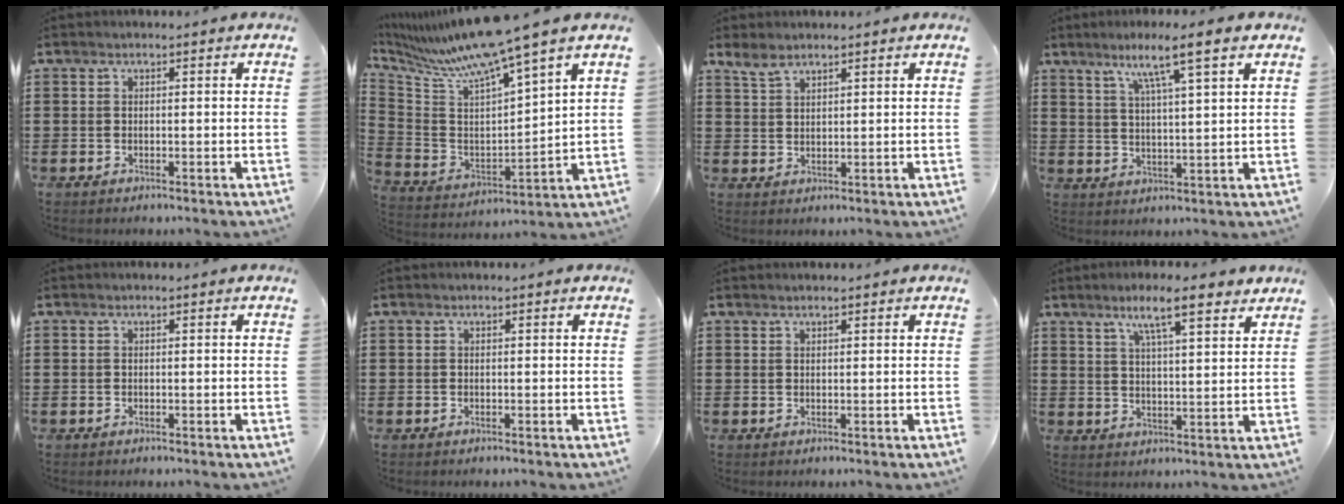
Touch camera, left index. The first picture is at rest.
{"total": 8.9, "force": [7.4, -1.1, 4.9], "torque": [-0.127, -0.059, 0.114]}
{"total": 3.3, "force": [2.4, 1.4, 1.6], "torque": [-0.038, 0.004, 0.046]}
{"total": 7.2, "force": [4.7, -0.2, 5.4], "torque": [-0.112, -0.009, 0.075]}
{"total": 0.0}
{"total": 0.0}
{"total": 0.8, "force": [0.7, 0.1, 0.2], "torque": [-0.005, 0.000, 0.014]}
{"total": 7.7, "force": [5.5, 1.2, 5.2], "torque": [-0.091, -0.012, 0.091]}